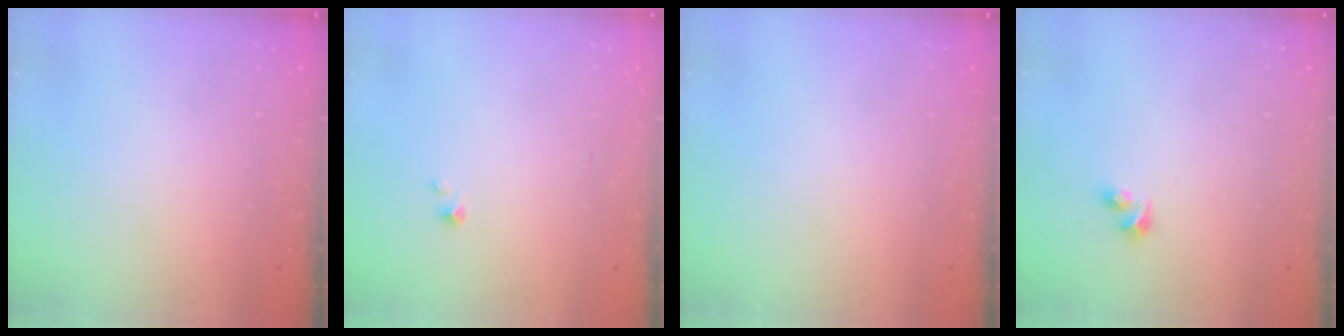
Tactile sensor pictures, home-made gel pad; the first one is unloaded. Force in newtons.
{"total": 0.7, "press": 0.7, "slide": 0.1}
{"total": 0.0}
{"total": 3.4, "press": 3.3, "slide": 1.0}